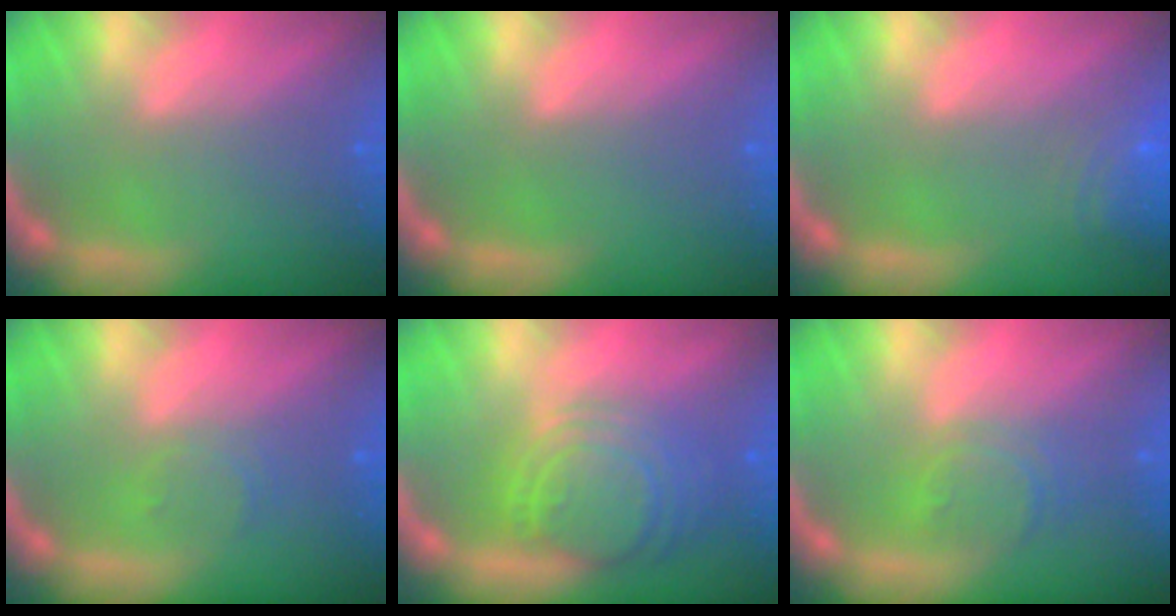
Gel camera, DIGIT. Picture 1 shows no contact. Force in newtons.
{"total": 0.0}
{"total": 5.6}
{"total": 1.5}
{"total": 8.5}
{"total": 3.0}